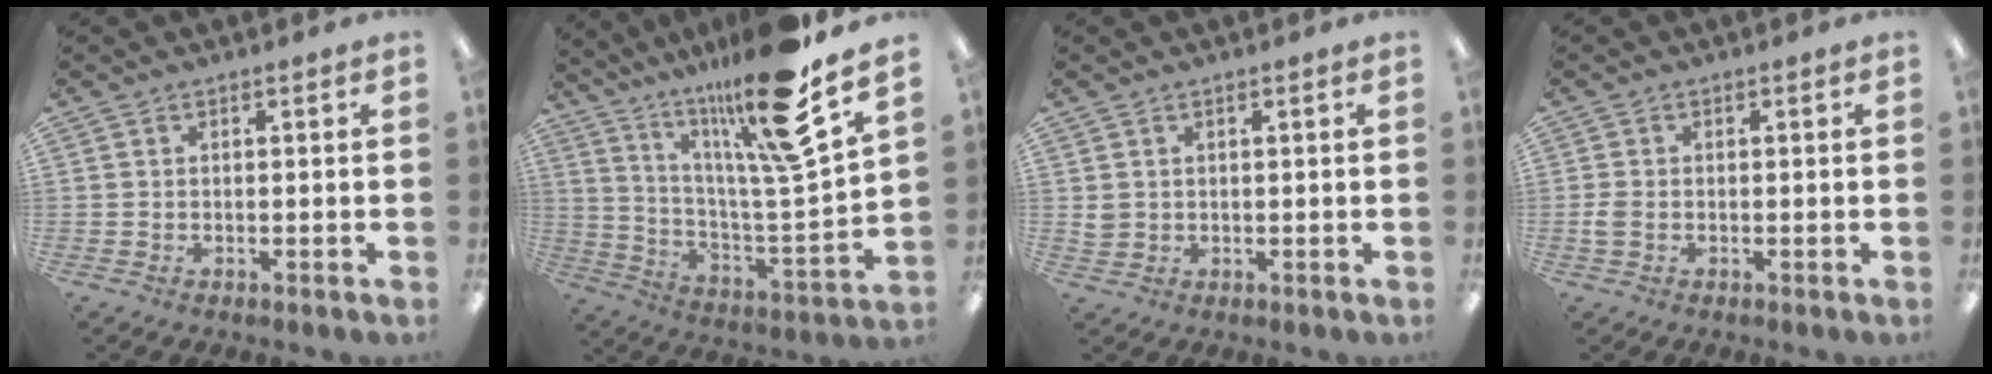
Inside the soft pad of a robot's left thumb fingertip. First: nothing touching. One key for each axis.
{"total": 20.7, "fx": 15.8, "fy": 1.0, "fz": 13.3, "tx": -0.234, "ty": -0.100, "tz": 0.241}
{"total": 2.1, "fx": 0.9, "fy": 1.7, "fz": 0.8, "tx": -0.017, "ty": 0.003, "tz": 0.015}
{"total": 2.2, "fx": -0.3, "fy": 1.4, "fz": 1.6, "tx": -0.035, "ty": 0.002, "tz": -0.007}